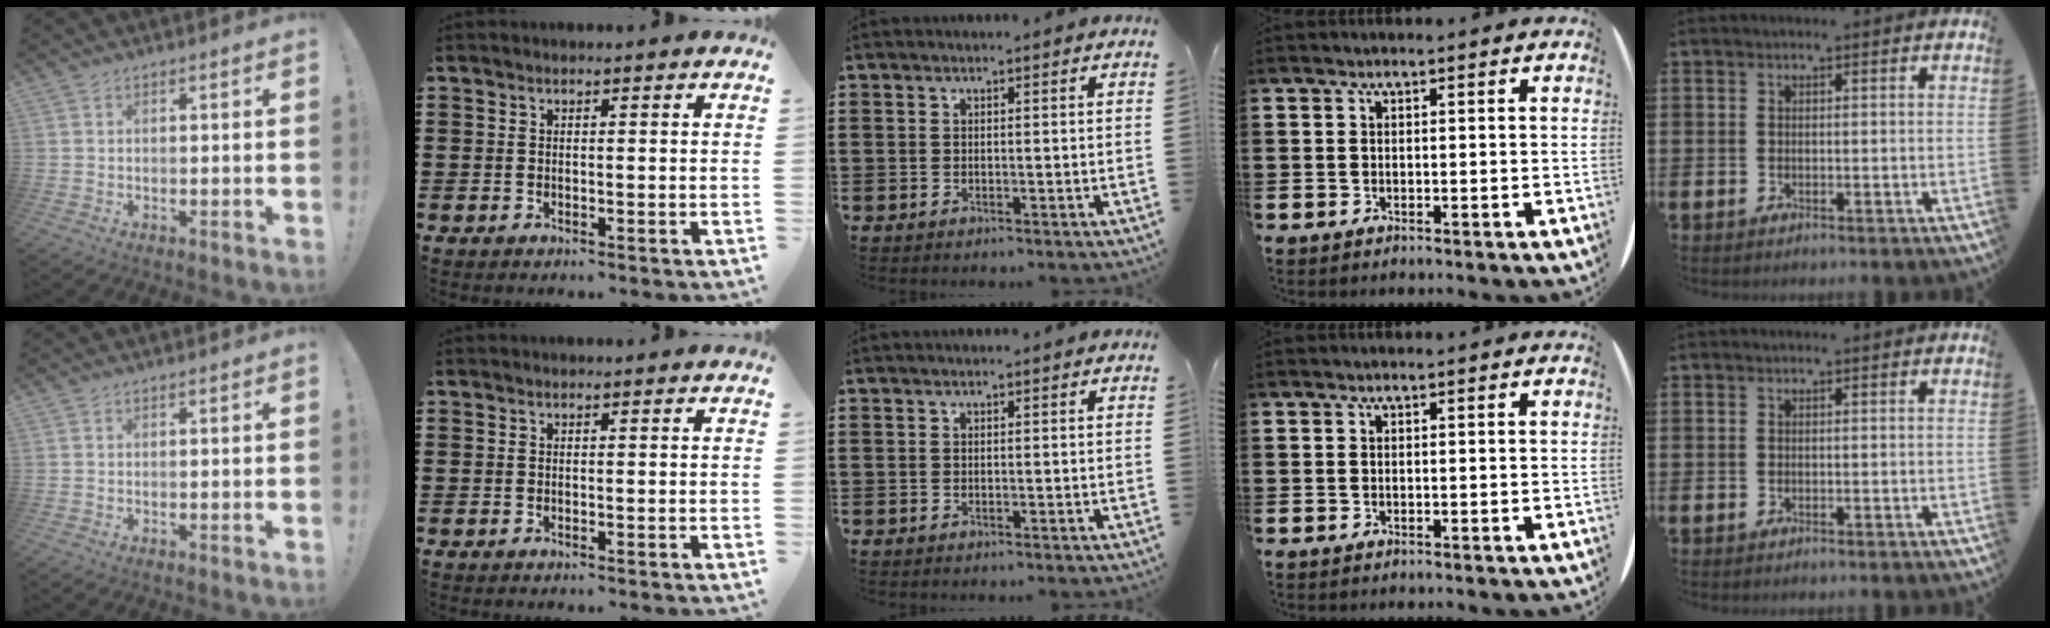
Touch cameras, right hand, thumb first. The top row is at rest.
{}